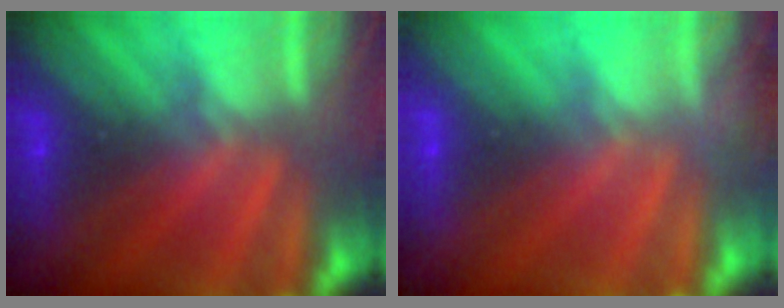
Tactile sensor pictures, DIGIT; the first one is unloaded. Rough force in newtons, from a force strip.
{"total": 2.8}